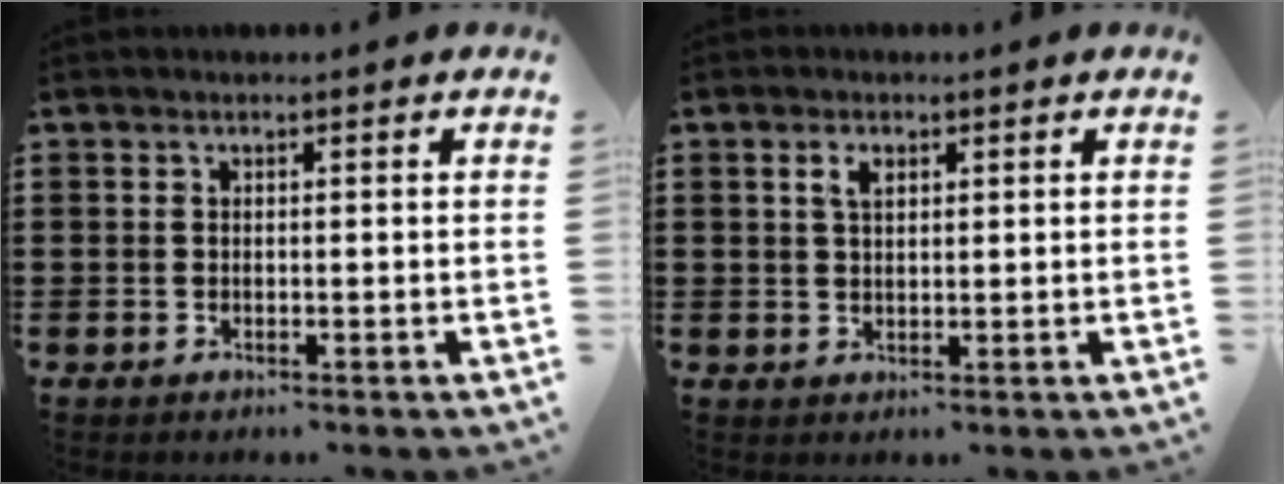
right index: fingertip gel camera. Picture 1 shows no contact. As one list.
[{"total": 2.3, "force": [1.1, 1.2, 1.7], "torque": [-0.037, 0.006, 0.018]}]